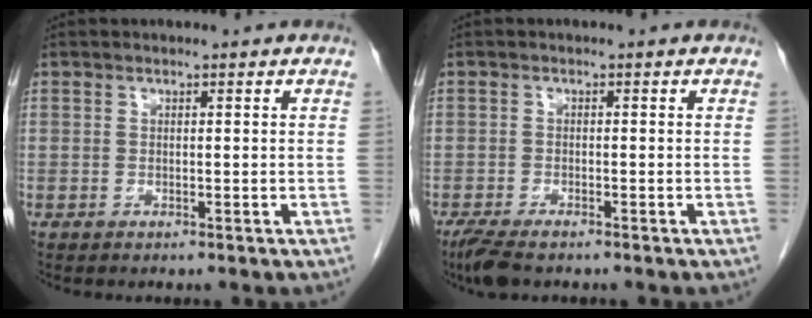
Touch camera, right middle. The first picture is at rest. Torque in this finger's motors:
{"motor_torque": [0.37, -0.16, 0.00, 0.04]}